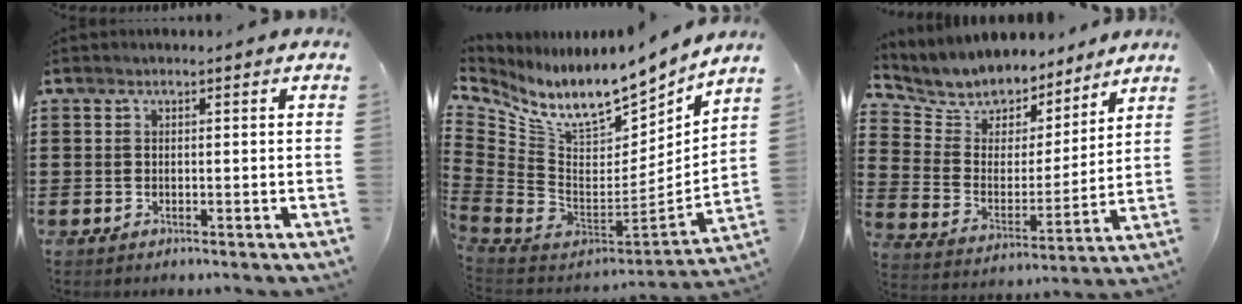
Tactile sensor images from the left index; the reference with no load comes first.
{"total": 11.6, "force": [8.5, 3.9, 6.8], "torque": [-0.141, -0.078, 0.147]}
{"total": 6.8, "force": [6.2, 2.8, -0.1], "torque": [-0.050, -0.051, 0.111]}